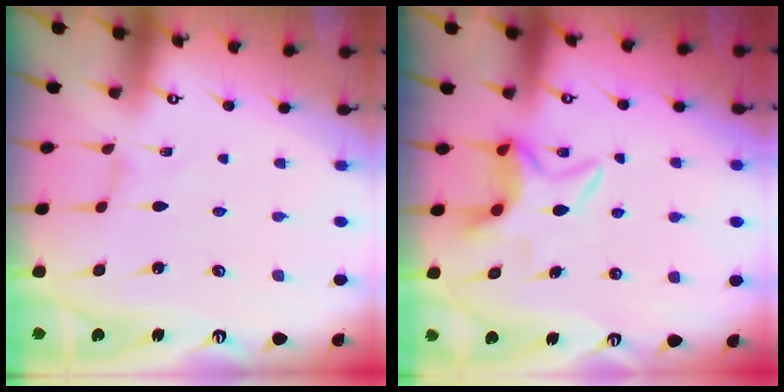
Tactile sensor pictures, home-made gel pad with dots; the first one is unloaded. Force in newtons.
{"total": 7.6, "press": 7.6, "slide": 0.5}